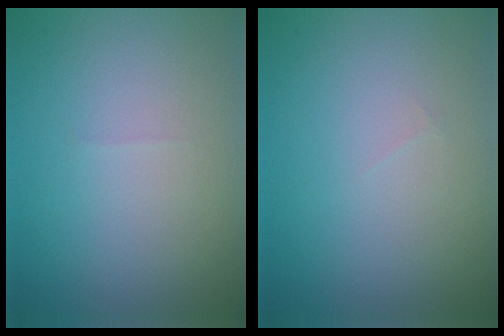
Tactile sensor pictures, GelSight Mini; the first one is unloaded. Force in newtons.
{"total": 0.0}